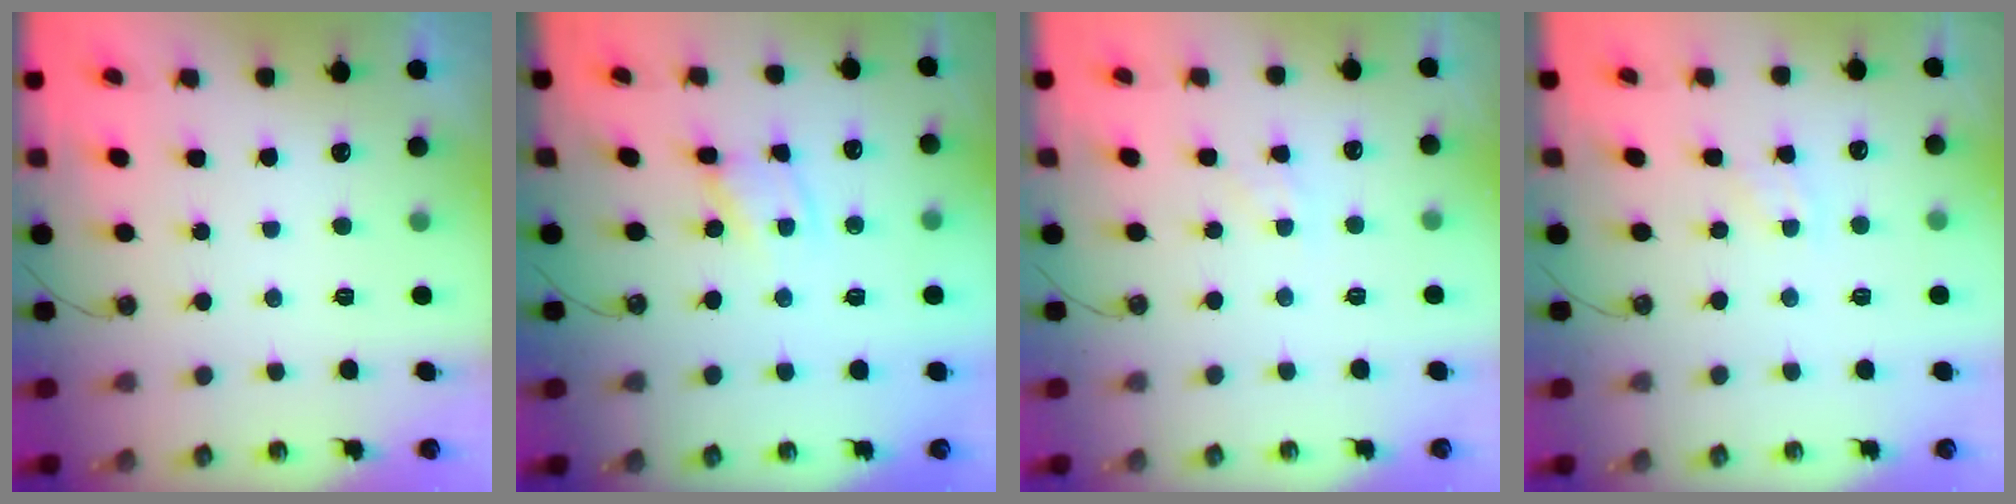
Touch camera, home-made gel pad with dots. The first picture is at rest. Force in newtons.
{"total": 3.0, "press": 3.0, "slide": 0.1}
{"total": 1.4, "press": 1.4, "slide": 0.3}
{"total": 2.9, "press": 2.9, "slide": 0.4}